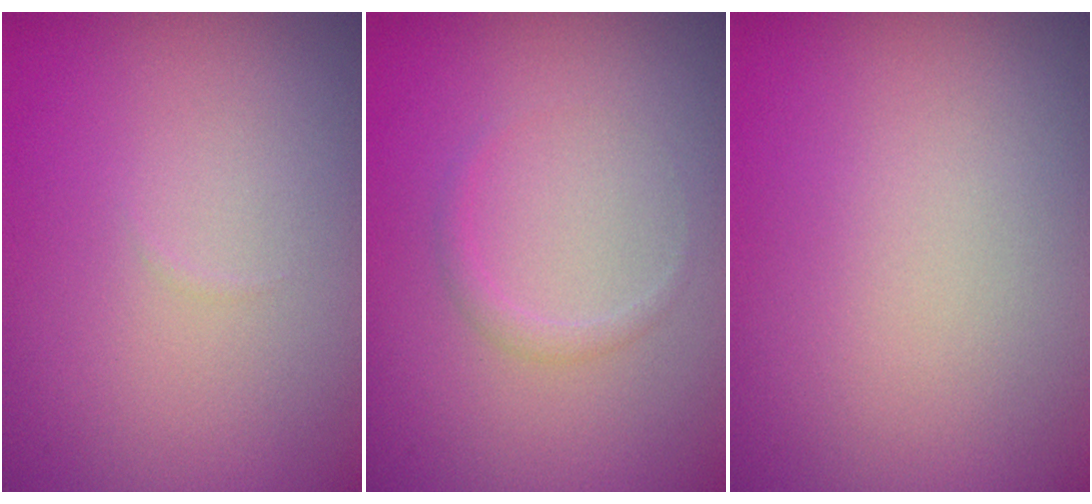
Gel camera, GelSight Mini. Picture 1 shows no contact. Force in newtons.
{"total": 0.8, "press": 0.8, "slide": 0.1}
{"total": 0.0}